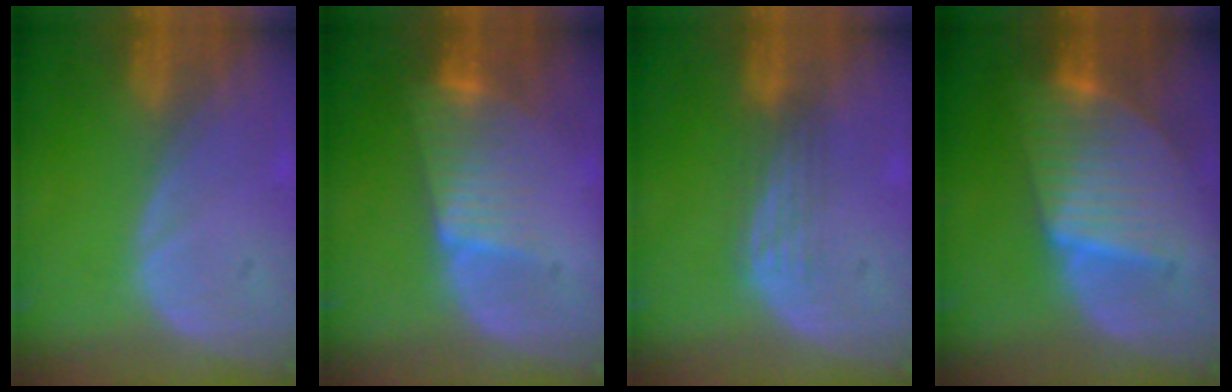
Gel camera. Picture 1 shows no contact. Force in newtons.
{"total": 7.0, "press": 6.3, "slide": 3.1}
{"total": 2.9, "press": 2.7, "slide": 1.2}
{"total": 9.1, "press": 9.1, "slide": 0.4}